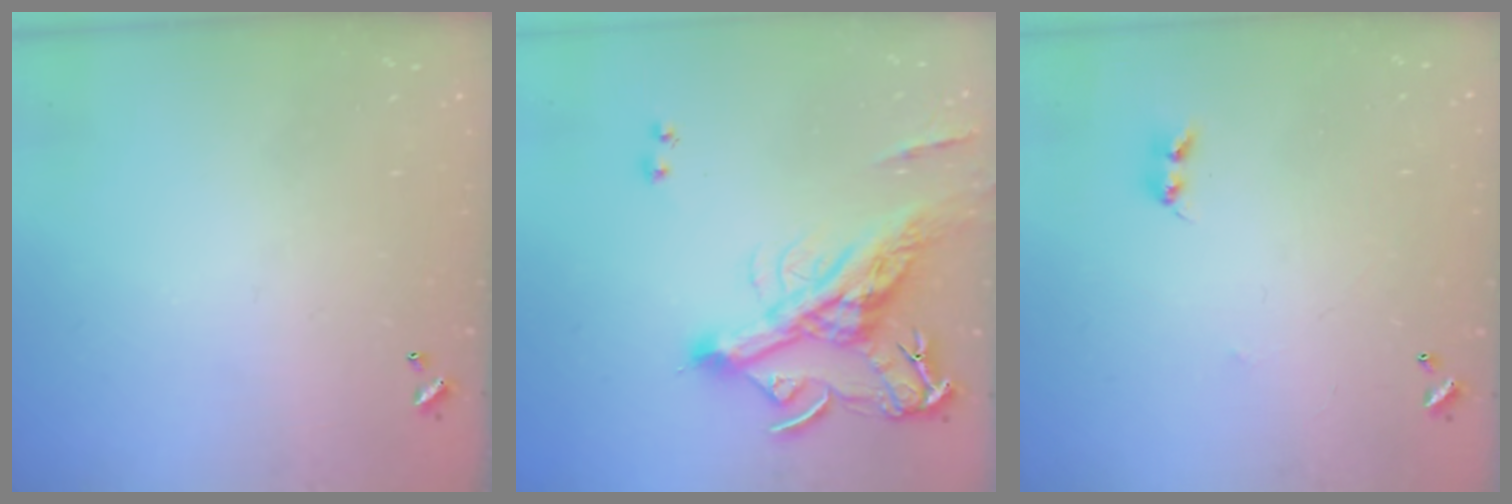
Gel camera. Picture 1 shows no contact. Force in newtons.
{"total": 11.1, "press": 10.7, "slide": 2.6}
{"total": 2.2, "press": 2.2, "slide": 0.4}